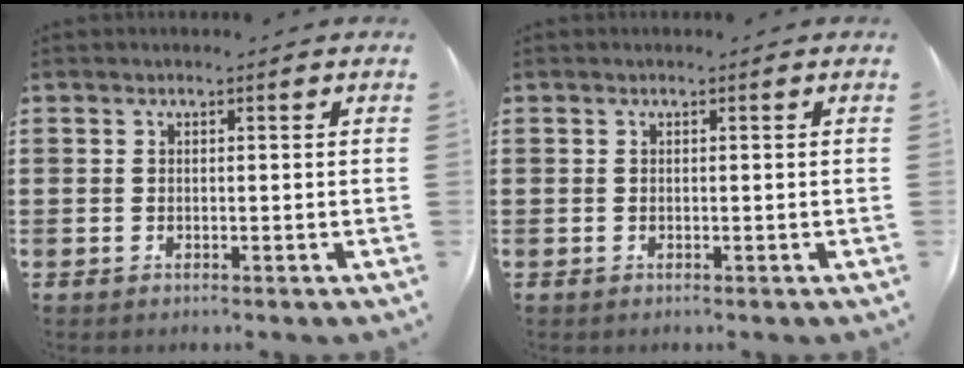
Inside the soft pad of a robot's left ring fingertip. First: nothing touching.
{"total": 0.0}